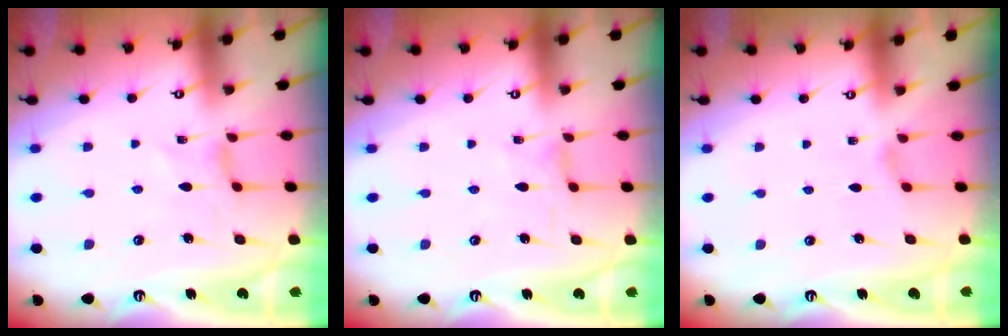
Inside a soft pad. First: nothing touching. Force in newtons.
{"total": 0.0}
{"total": 1.0, "press": 1.0, "slide": 0.2}